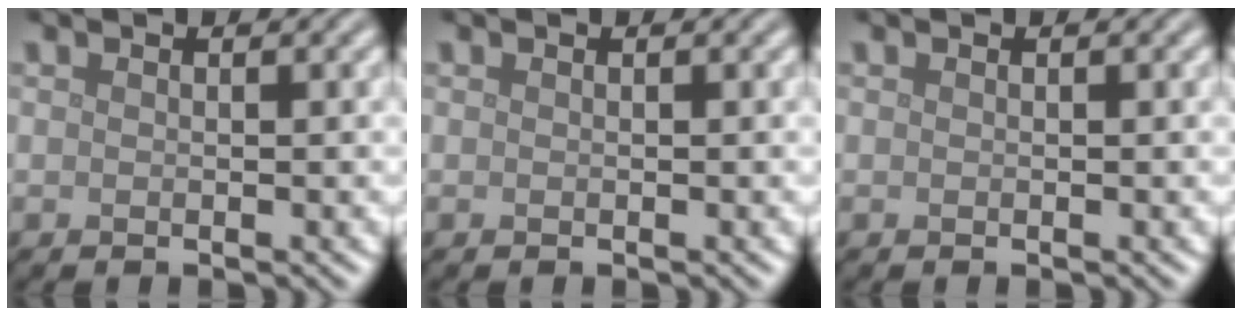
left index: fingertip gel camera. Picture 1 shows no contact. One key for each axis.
{"total": 0.0}
{"total": 0.0}